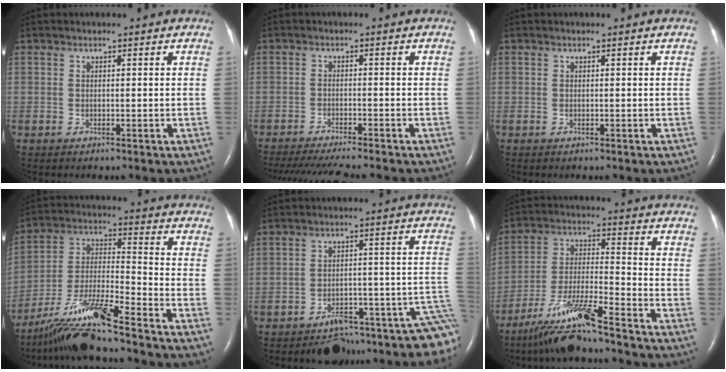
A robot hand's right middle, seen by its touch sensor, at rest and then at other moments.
{"total": 11.7, "force": [-10.3, 0.5, 5.4], "torque": [-0.075, -0.022, -0.153]}
{"total": 0.0}
{"total": 15.0, "force": [-11.9, 0.0, 9.1], "torque": [-0.183, -0.021, -0.217]}
{"total": 17.3, "force": [-15.6, 3.2, 6.6], "torque": [0.000, 0.061, -0.197]}
{"total": 11.8, "force": [-9.3, 0.2, 7.2], "torque": [-0.142, -0.022, -0.172]}